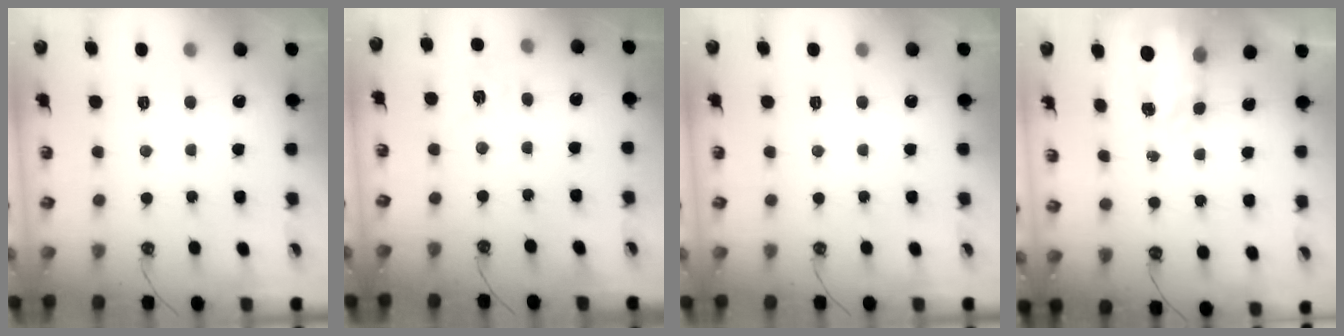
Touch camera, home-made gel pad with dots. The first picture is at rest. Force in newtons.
{"total": 7.3, "press": 7.3, "slide": 0.7}
{"total": 0.0}
{"total": 4.4, "press": 4.4, "slide": 0.3}